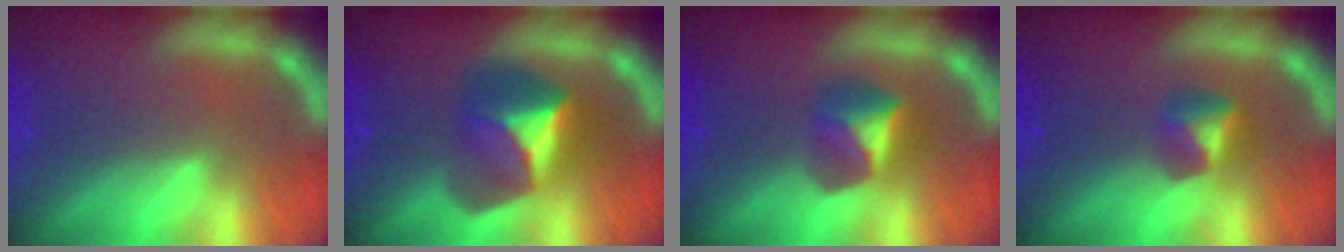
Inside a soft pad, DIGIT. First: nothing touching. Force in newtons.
{"total": 5.9}
{"total": 3.4}
{"total": 2.4}